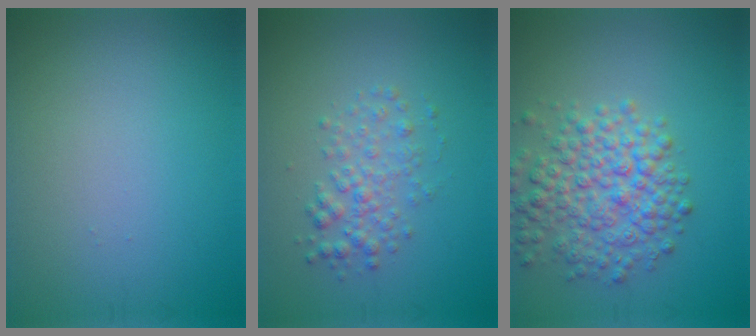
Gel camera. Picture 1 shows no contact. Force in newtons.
{"total": 2.5, "press": 2.5, "slide": 0.0}
{"total": 5.9, "press": 5.9, "slide": 0.2}